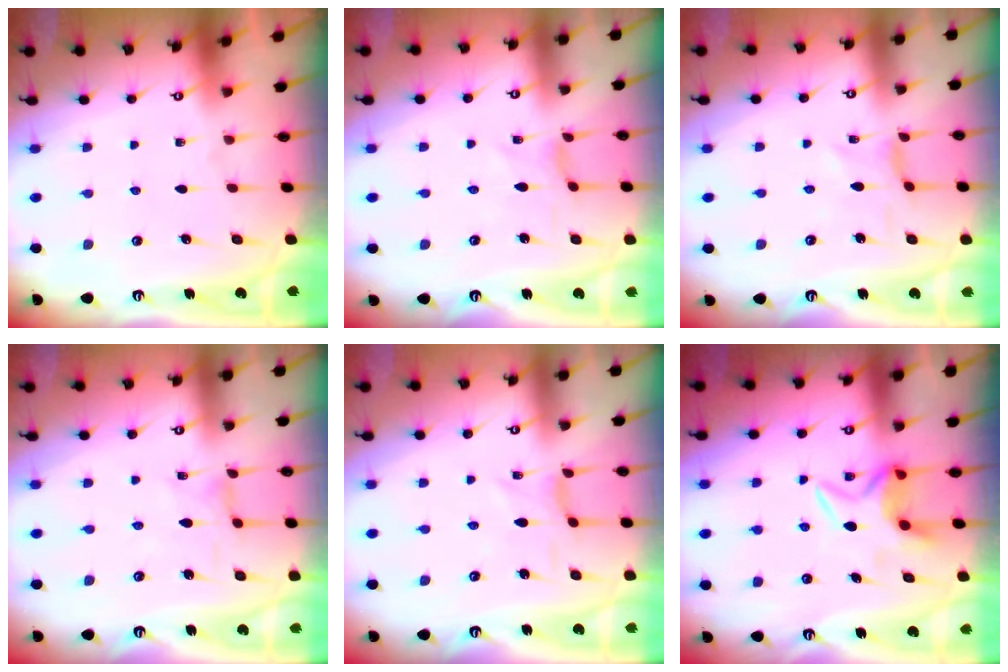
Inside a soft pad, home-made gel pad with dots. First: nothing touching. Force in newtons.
{"total": 0.6, "press": 0.6, "slide": 0.2}
{"total": 0.0}
{"total": 0.5, "press": 0.5, "slide": 0.2}
{"total": 0.8, "press": 0.7, "slide": 0.3}
{"total": 5.6, "press": 5.6, "slide": 0.4}